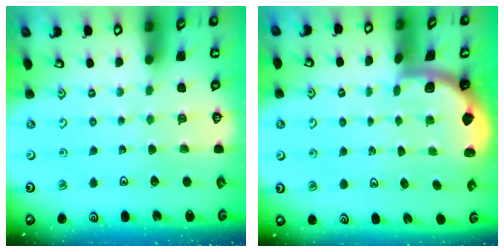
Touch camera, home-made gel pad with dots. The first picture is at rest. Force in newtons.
{"total": 1.4, "press": 1.4, "slide": 0.1}